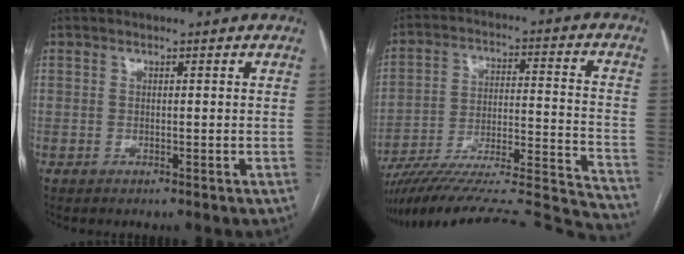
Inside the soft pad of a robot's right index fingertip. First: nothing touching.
{"total": 31.5, "force": [-29.3, 1.8, 11.6], "torque": [-0.109, -0.008, -0.409]}